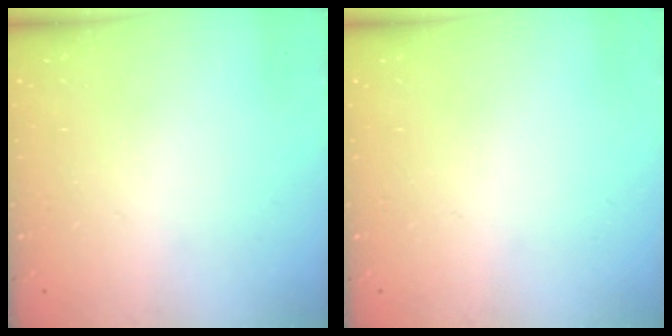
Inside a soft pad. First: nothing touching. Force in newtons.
{"total": 0.0}